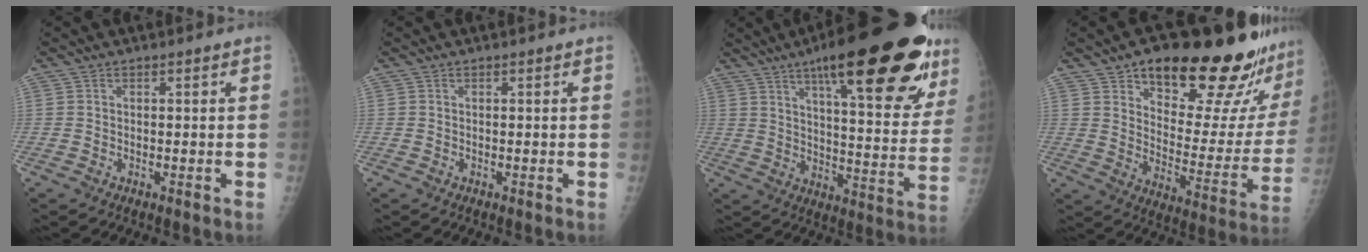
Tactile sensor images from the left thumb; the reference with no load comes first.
{"total": 0.0}
{"total": 29.2, "force": [17.0, 7.5, 22.4], "torque": [-0.277, -0.047, 0.241]}
{"total": 25.1, "force": [18.6, 7.9, 15.0], "torque": [-0.160, -0.098, 0.256]}